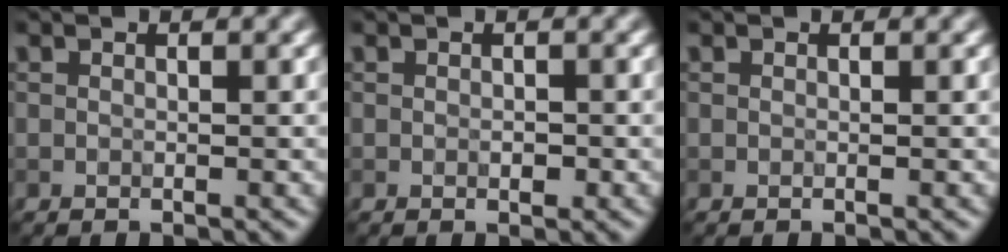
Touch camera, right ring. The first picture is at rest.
{"total": 0.8, "force": [-0.2, 0.5, 0.6], "torque": [-0.009, -0.002, -0.002]}
{"total": 0.0}